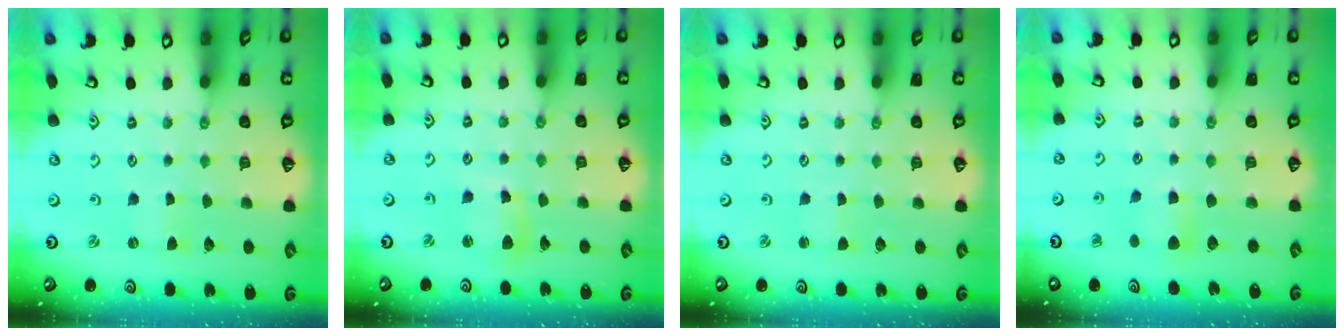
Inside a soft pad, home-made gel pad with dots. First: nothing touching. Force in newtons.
{"total": 7.2, "press": 7.2, "slide": 1.0}
{"total": 1.1, "press": 1.1, "slide": 0.1}
{"total": 5.5, "press": 5.5, "slide": 0.7}